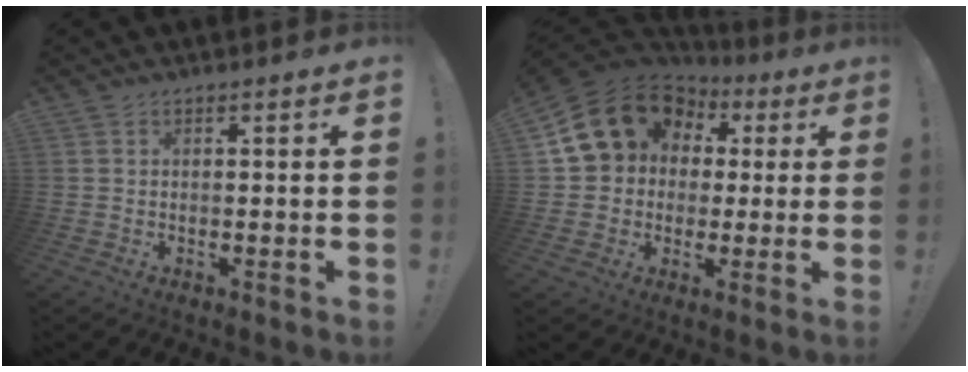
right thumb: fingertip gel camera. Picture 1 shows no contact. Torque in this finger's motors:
{"motor_torque": [1.03, 1.03, 0.67, -0.31, 0.33]}